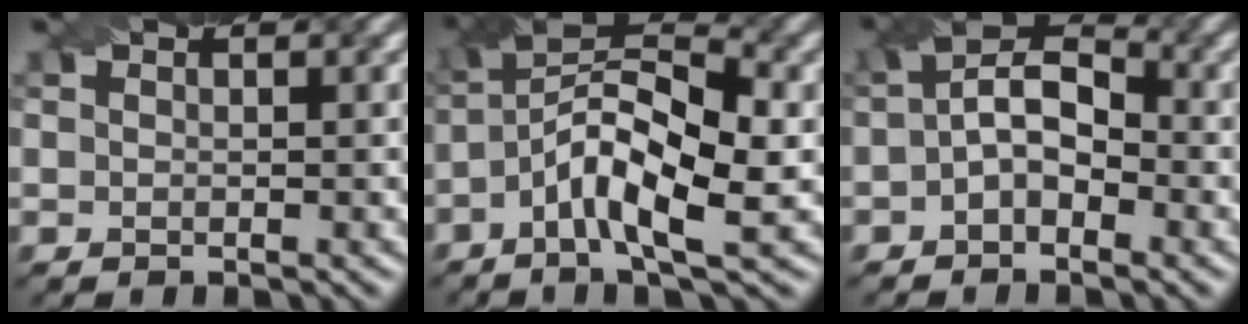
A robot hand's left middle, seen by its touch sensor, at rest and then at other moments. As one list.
[{"total": 8.4, "force": [-1.9, 2.9, 7.7], "torque": [-0.140, 0.021, -0.045]}, {"total": 4.5, "force": [-0.4, 2.8, 3.5], "torque": [-0.057, 0.013, -0.016]}]